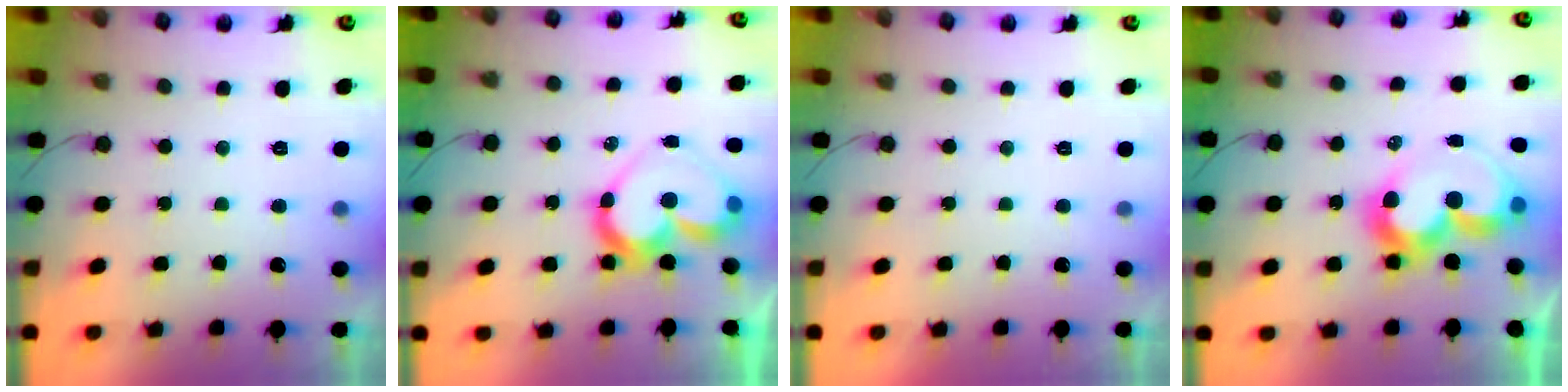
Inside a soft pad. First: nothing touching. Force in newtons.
{"total": 12.9, "press": 12.9, "slide": 1.5}
{"total": 1.9, "press": 1.9, "slide": 0.1}
{"total": 11.3, "press": 11.3, "slide": 1.0}